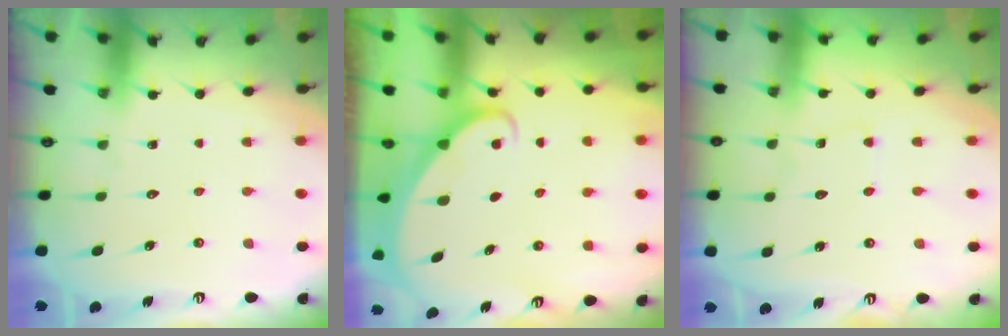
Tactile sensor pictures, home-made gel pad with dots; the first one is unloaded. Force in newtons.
{"total": 1.6, "press": 1.6, "slide": 0.0}
{"total": 1.8, "press": 1.8, "slide": 0.1}